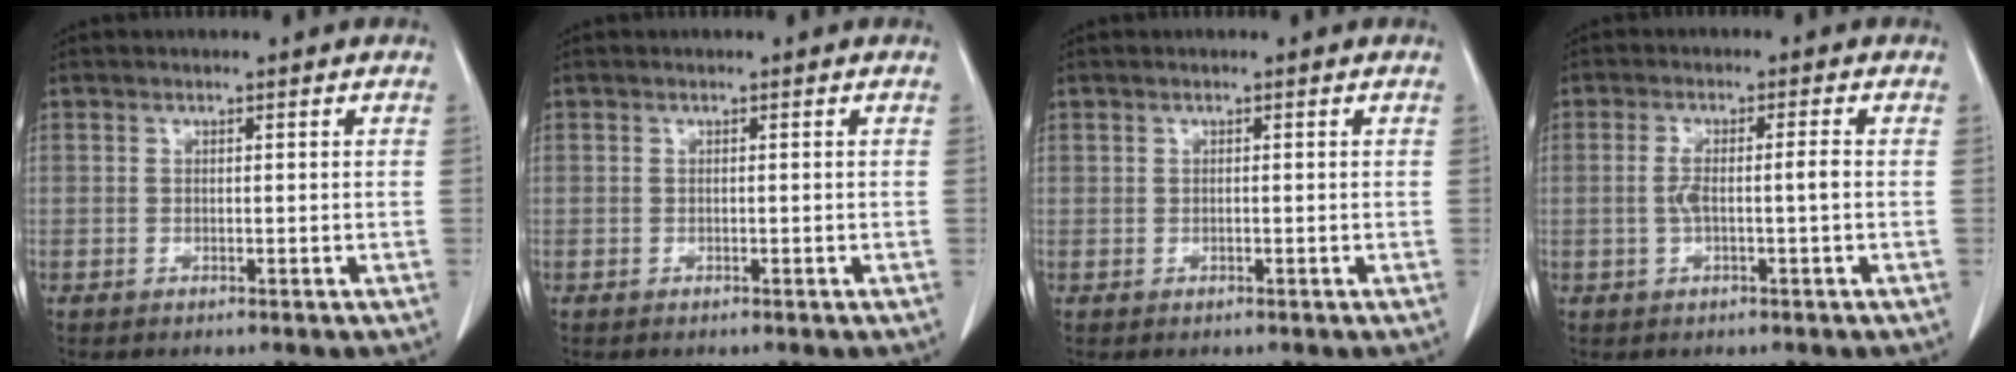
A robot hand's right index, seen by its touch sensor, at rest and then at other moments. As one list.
[{"total": 0.0}, {"total": 0.0}, {"total": 3.8, "force": [-0.4, 0.3, 3.8], "torque": [-0.078, 0.007, -0.004]}]